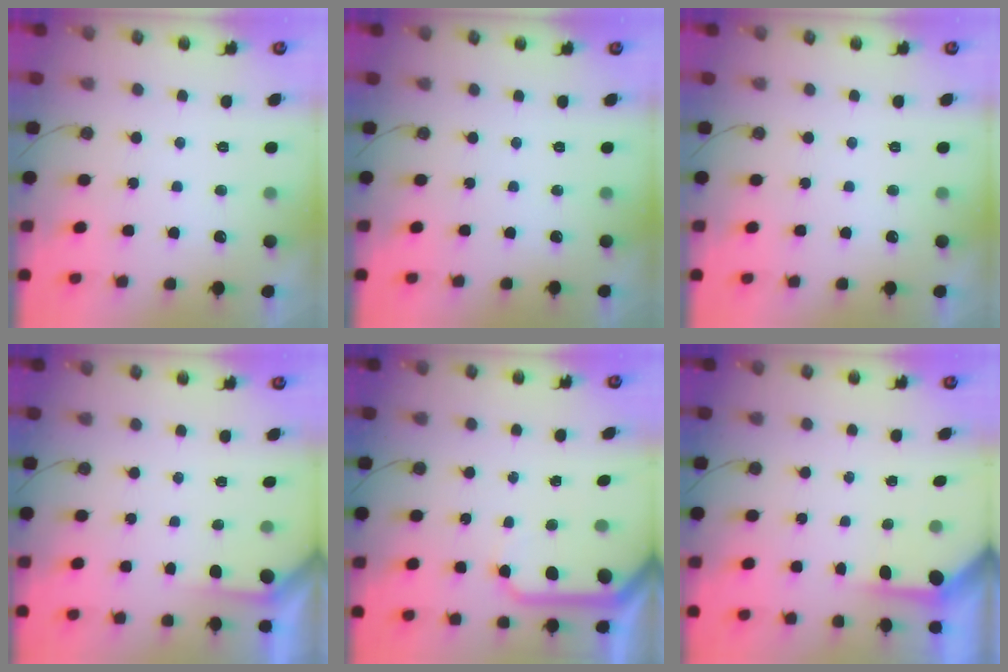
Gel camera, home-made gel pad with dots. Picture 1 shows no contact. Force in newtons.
{"total": 0.0}
{"total": 0.0}
{"total": 2.2, "press": 2.2, "slide": 0.3}
{"total": 10.3, "press": 10.2, "slide": 1.1}
{"total": 3.6, "press": 3.6, "slide": 0.4}